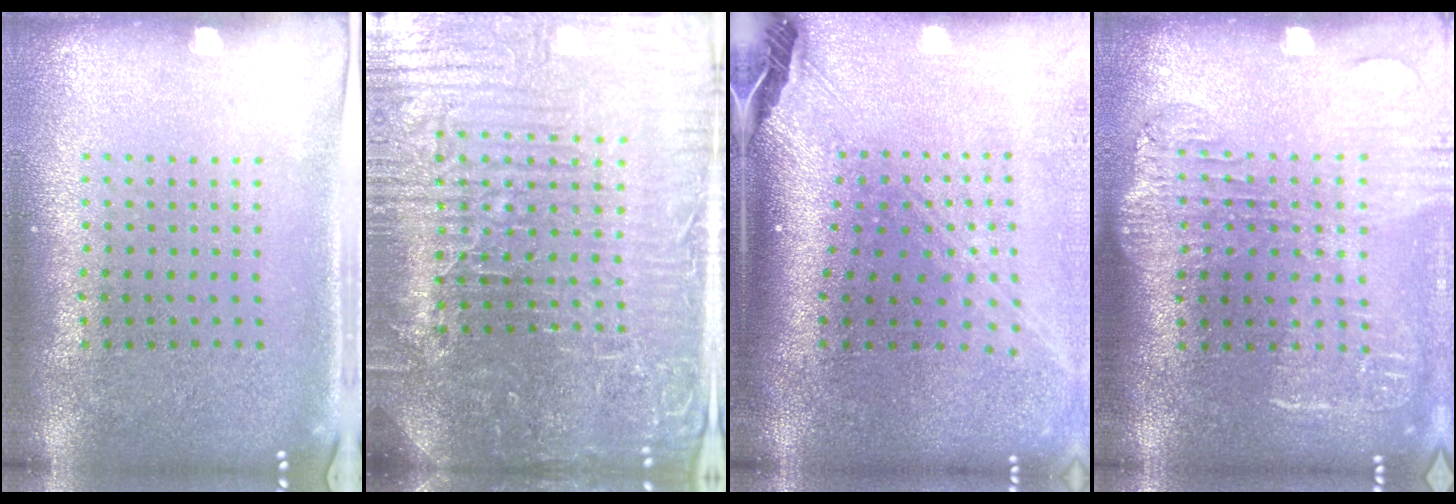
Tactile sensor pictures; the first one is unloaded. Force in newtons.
{"total": 6.7, "press": 6.0, "slide": 2.9}
{"total": 2.9, "press": 2.0, "slide": 2.0}
{"total": 1.8, "press": 1.5, "slide": 0.9}